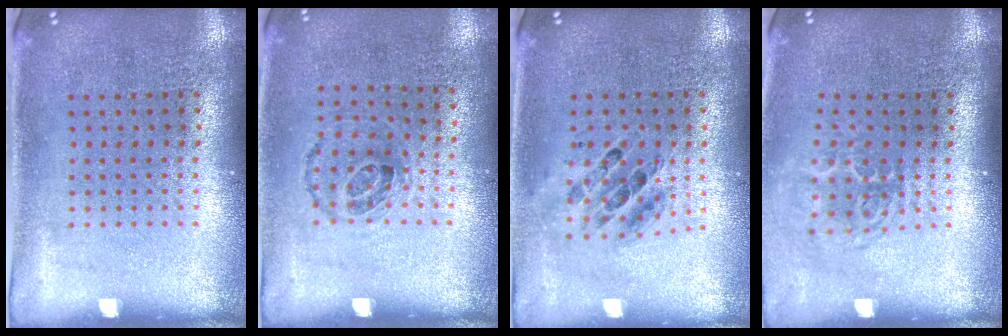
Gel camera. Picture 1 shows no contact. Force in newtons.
{"total": 1.0, "press": 0.7, "slide": 0.7}
{"total": 0.8, "press": 0.8, "slide": 0.0}
{"total": 1.8, "press": 1.2, "slide": 1.3}